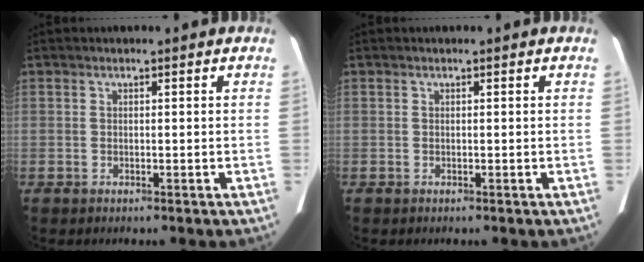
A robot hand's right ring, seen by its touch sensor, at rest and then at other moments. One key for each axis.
{"total": 0.0}